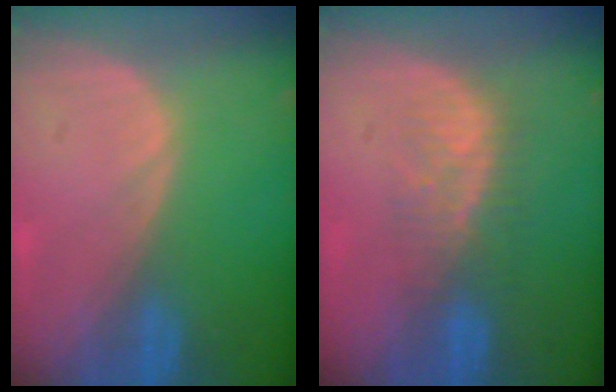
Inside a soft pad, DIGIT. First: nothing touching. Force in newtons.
{"total": 5.4, "press": 5.1, "slide": 1.6}